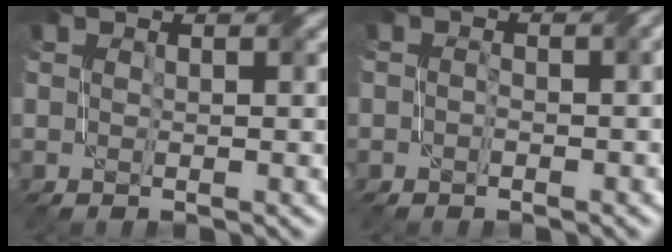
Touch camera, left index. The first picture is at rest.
{"total": 2.8, "force": [-1.2, 1.3, 2.2], "torque": [-0.022, -0.004, -0.014]}